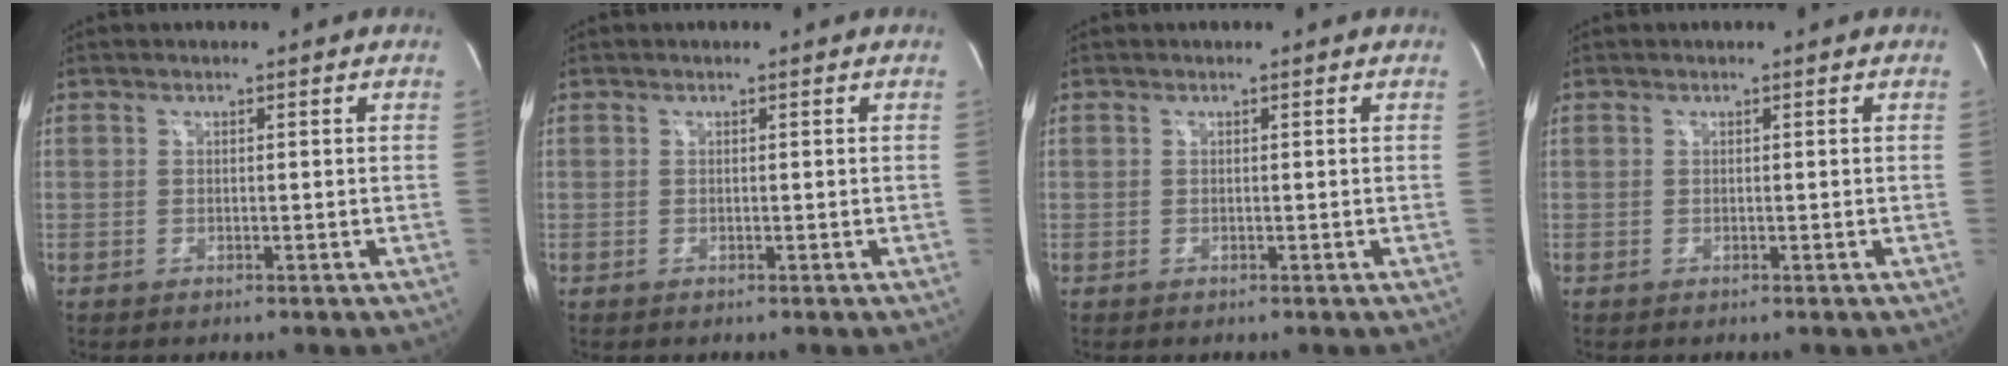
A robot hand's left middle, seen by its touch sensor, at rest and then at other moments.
{"total": 0.0}
{"total": 0.0}
{"total": 0.0}